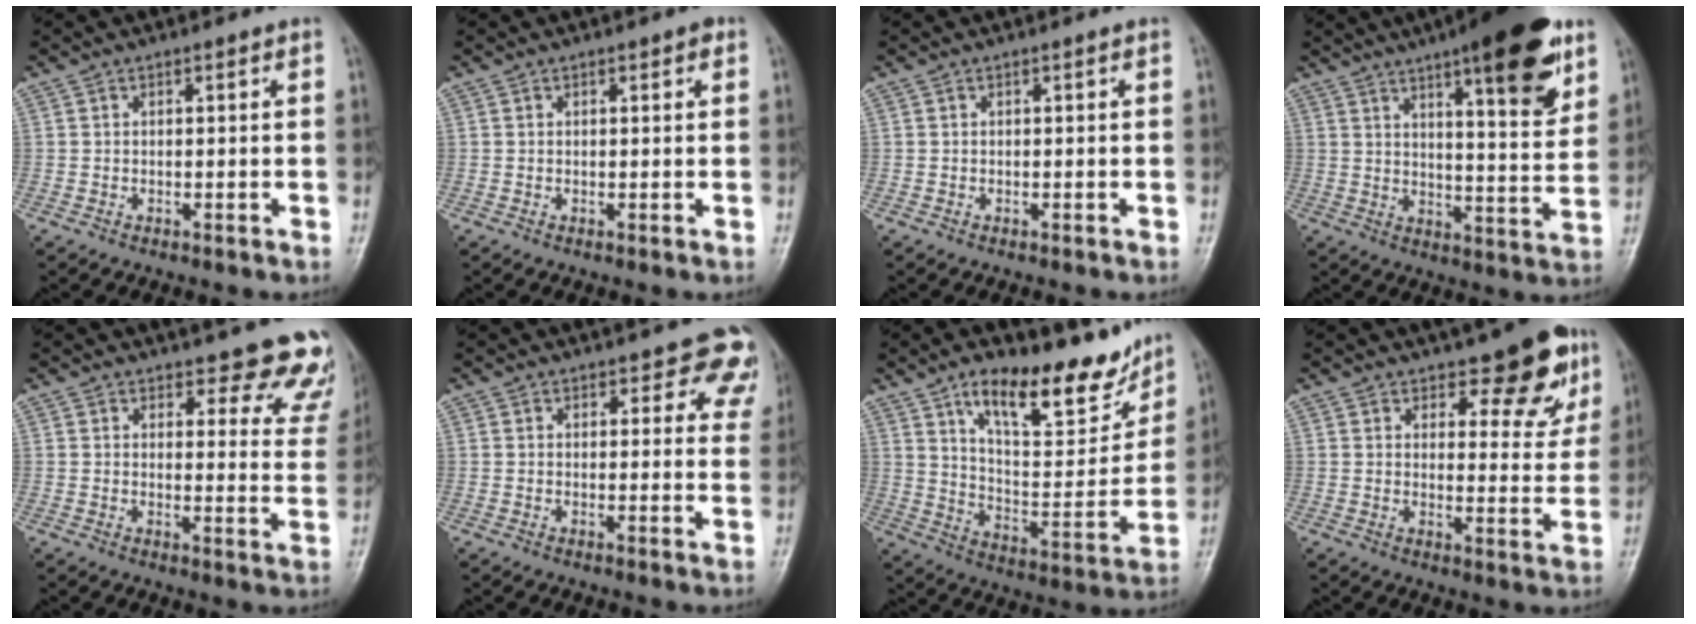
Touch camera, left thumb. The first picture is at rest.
{"total": 1.3, "force": [0.7, 0.6, 0.9], "torque": [-0.003, 0.000, 0.005]}
{"total": 0.0}
{"total": 18.5, "force": [10.7, 4.6, 14.3], "torque": [-0.171, -0.051, 0.152]}
{"total": 12.9, "force": [11.4, 4.6, 3.9], "torque": [0.015, -0.075, 0.102]}
{"total": 7.3, "force": [5.8, 3.5, 2.7], "torque": [0.018, -0.028, 0.047]}
{"total": 20.0, "force": [13.7, 7.7, 12.4], "torque": [-0.134, -0.076, 0.223]}
{"total": 10.4, "force": [6.8, 4.6, 6.4], "torque": [-0.036, -0.038, 0.089]}